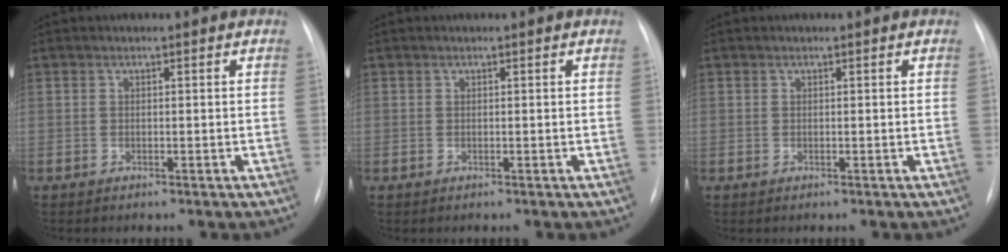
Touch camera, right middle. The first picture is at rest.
{"total": 0.0}
{"total": 0.0}